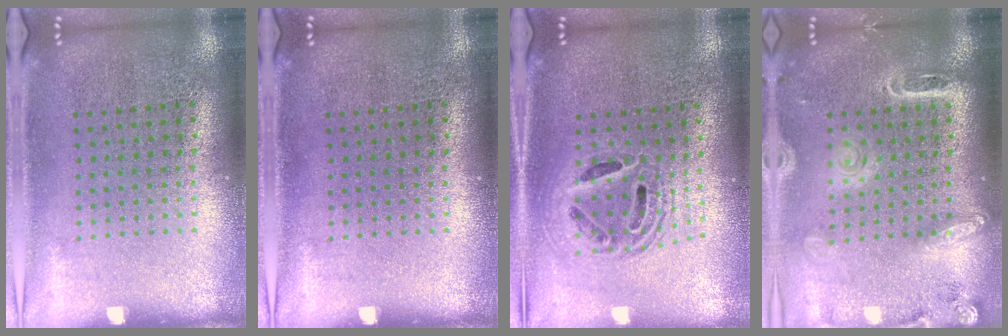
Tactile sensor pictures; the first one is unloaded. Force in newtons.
{"total": 0.0}
{"total": 1.7, "press": 1.4, "slide": 1.0}
{"total": 2.0, "press": 1.8, "slide": 1.1}